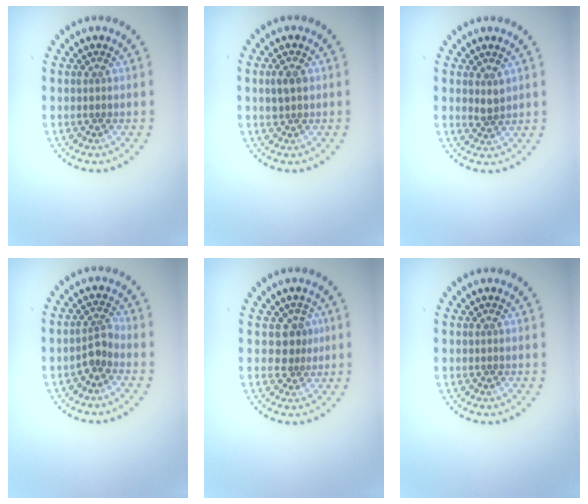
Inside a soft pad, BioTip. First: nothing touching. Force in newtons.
{"total": 1.7, "press": 1.7, "slide": 0.2}
{"total": 1.4, "press": 1.1, "slide": 0.8}
{"total": 1.9, "press": 1.3, "slide": 1.3}
{"total": 2.1, "press": 1.6, "slide": 1.3}
{"total": 0.0}